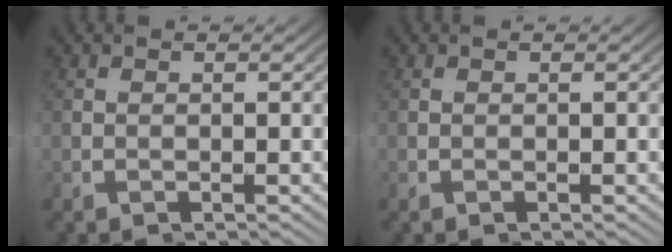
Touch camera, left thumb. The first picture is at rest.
{"total": 0.0}